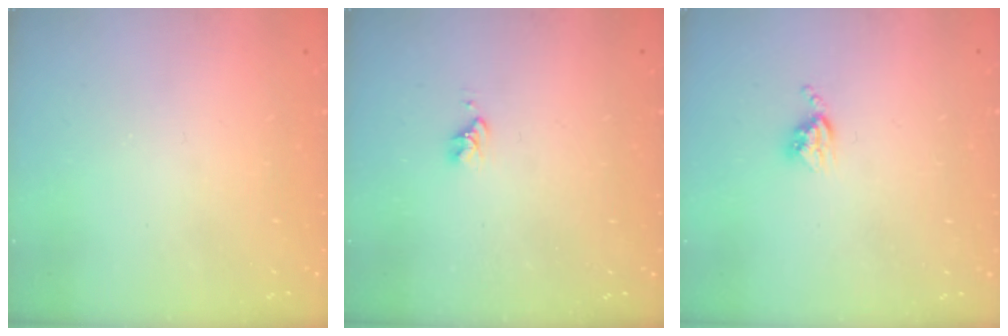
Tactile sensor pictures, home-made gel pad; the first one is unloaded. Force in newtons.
{"total": 2.8, "press": 2.8, "slide": 0.3}
{"total": 3.8, "press": 3.8, "slide": 0.5}